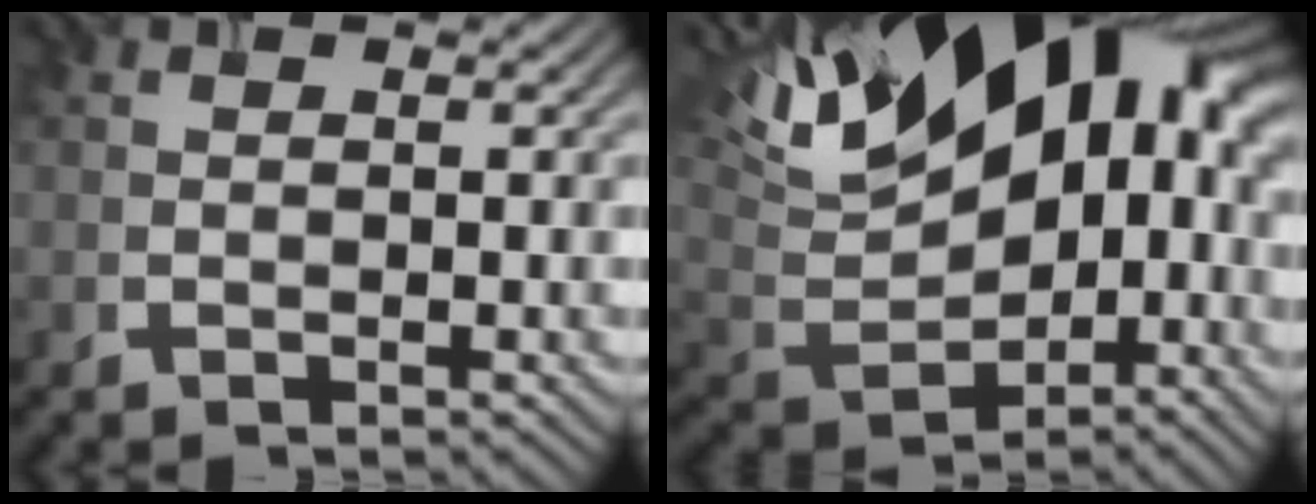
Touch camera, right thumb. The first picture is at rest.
{"total": 19.2, "force": [6.2, 10.6, 14.7], "torque": [-0.247, 0.024, 0.109]}